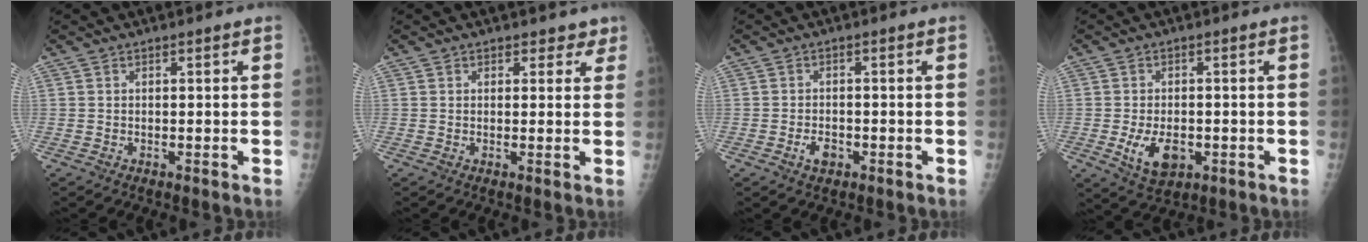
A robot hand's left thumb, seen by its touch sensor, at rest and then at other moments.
{"total": 2.7, "force": [1.9, 1.9, 0.2], "torque": [0.032, -0.007, 0.016]}
{"total": 2.7, "force": [-1.2, 1.7, 1.7], "torque": [-0.024, 0.004, -0.019]}
{"total": 7.0, "force": [-1.9, 4.3, 5.2], "torque": [-0.083, -0.005, -0.021]}